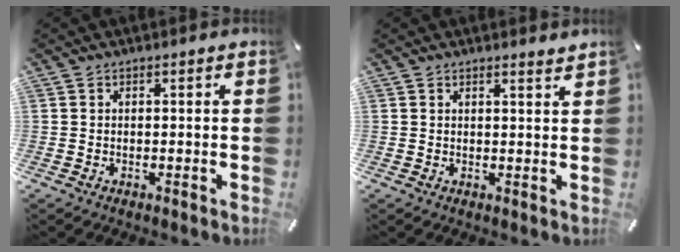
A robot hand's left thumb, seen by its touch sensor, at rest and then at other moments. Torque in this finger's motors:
{"motor_torque": [0.01, 0.02, 0.01, 0.16, -0.03]}